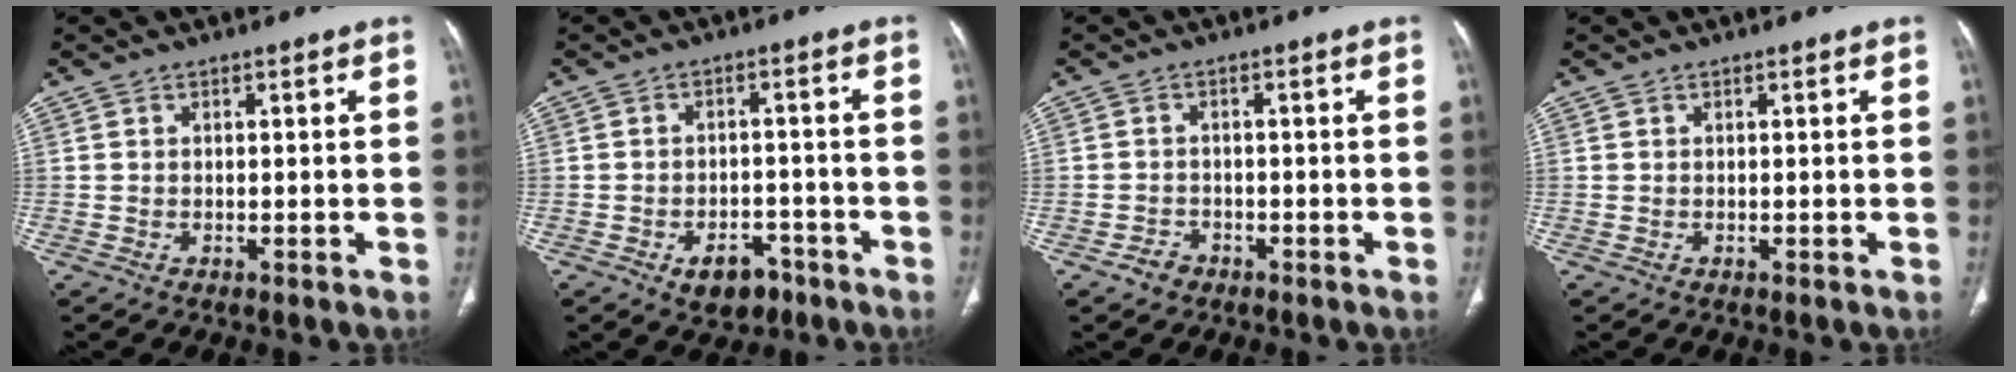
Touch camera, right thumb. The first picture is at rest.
{"total": 6.4, "force": [-3.6, 4.2, 3.3], "torque": [-0.028, 0.028, -0.048]}
{"total": 2.4, "force": [-1.6, 1.8, 0.6], "torque": [-0.010, 0.014, -0.025]}
{"total": 0.0}